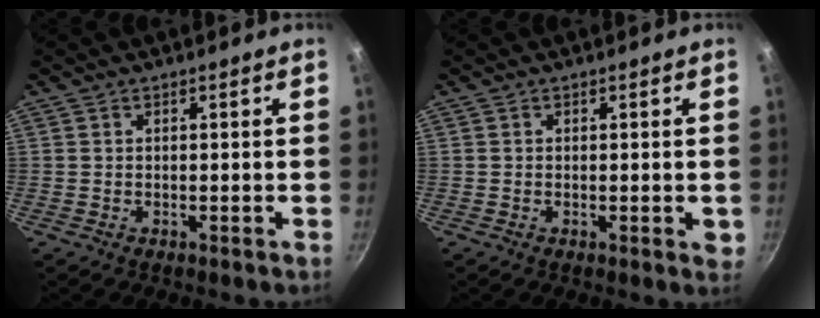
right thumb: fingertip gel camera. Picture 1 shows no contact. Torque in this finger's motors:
{"motor_torque": [1.70, 0.79, 1.30, -0.55, 0.12]}